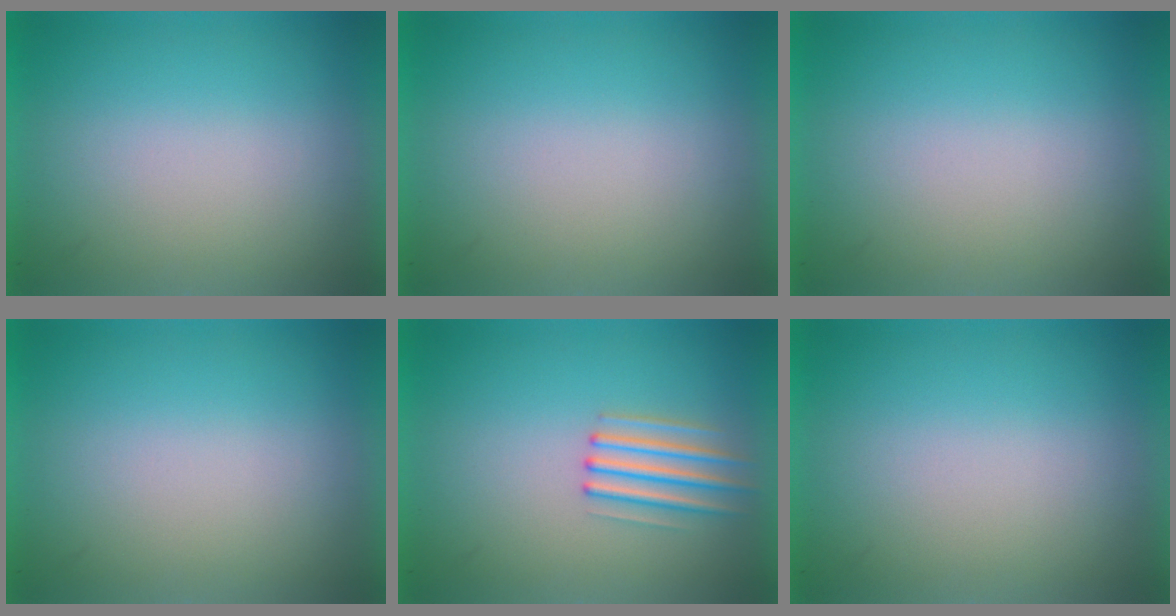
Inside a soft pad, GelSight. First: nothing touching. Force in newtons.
{"total": 0.0}
{"total": 0.0}
{"total": 0.0}
{"total": 2.1}
{"total": 0.0}